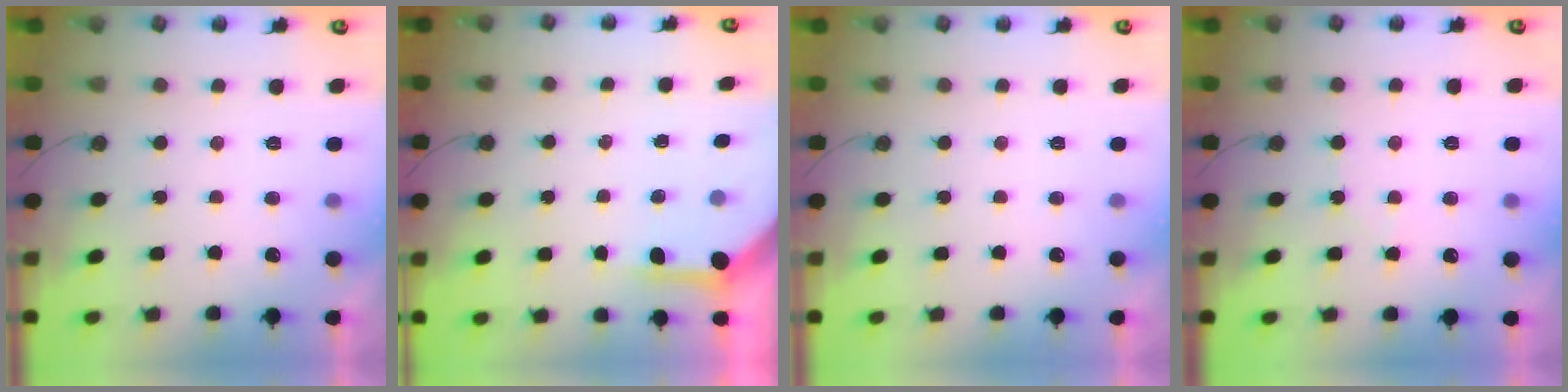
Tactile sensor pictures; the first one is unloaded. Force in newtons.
{"total": 4.0, "press": 4.0, "slide": 0.3}
{"total": 0.0}
{"total": 3.8, "press": 3.7, "slide": 0.6}